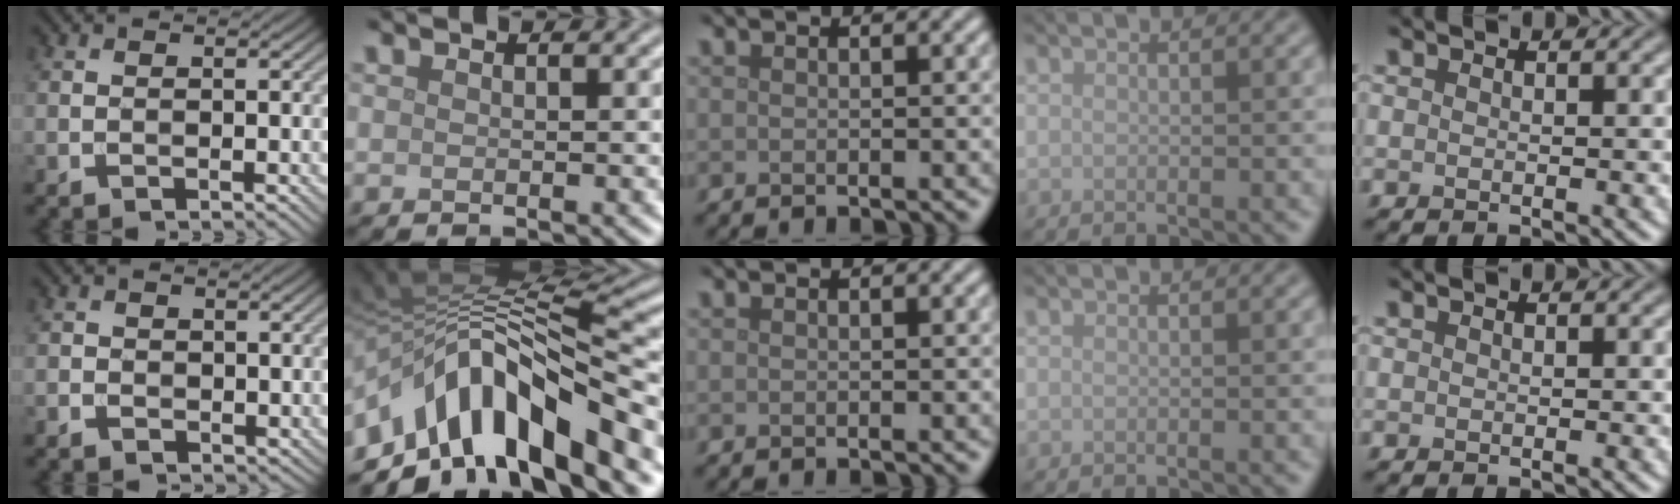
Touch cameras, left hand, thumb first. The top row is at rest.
{"thumb": {"total": 1.5, "force": [-0.2, 1.4, 0.4], "torque": [-0.010, -0.006, -0.005]}, "index": {"total": 12.3, "force": [-5.0, 5.4, 9.8], "torque": [-0.152, 0.014, -0.090]}}